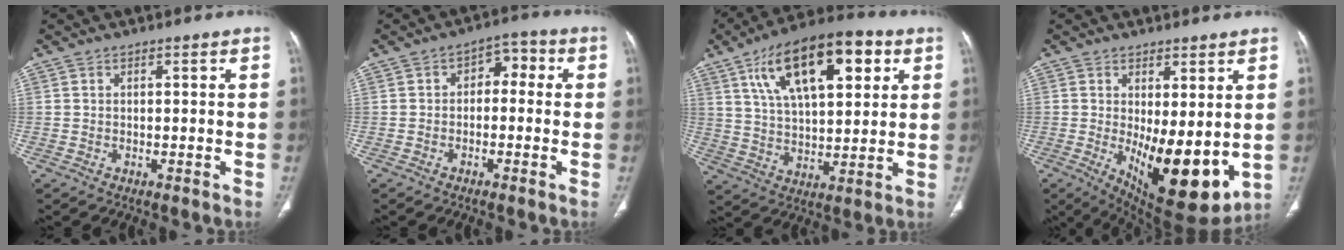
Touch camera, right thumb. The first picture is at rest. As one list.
[{"total": 4.9, "force": [-0.2, 3.4, 3.6], "torque": [-0.024, 0.028, -0.015]}, {"total": 20.7, "force": [8.6, 9.3, 16.4], "torque": [-0.241, -0.008, 0.142]}, {"total": 14.2, "force": [-1.2, 5.6, 13.0], "torque": [-0.185, -0.037, 0.004]}]